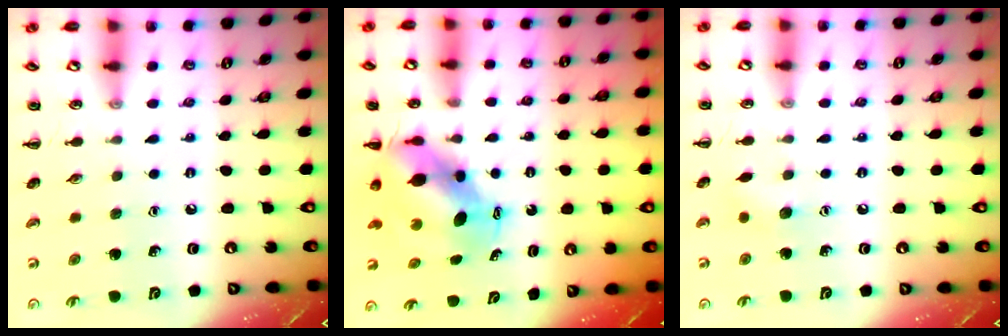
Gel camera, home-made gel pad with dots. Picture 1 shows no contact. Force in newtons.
{"total": 7.9, "press": 7.7, "slide": 1.7}
{"total": 5.8, "press": 5.6, "slide": 1.6}